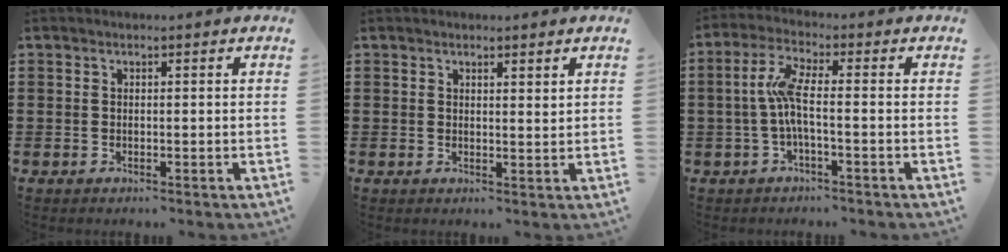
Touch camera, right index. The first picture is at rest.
{"total": 1.5, "force": [1.3, 0.4, 0.6], "torque": [-0.005, -0.001, 0.023]}
{"total": 5.8, "force": [-0.9, 1.1, 5.7], "torque": [-0.127, -0.004, -0.027]}